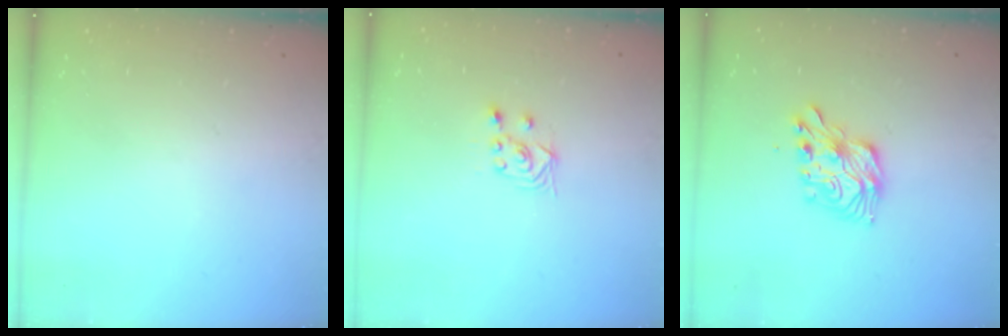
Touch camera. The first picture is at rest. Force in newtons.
{"total": 2.9, "press": 2.5, "slide": 1.4}
{"total": 11.8, "press": 11.8, "slide": 0.4}